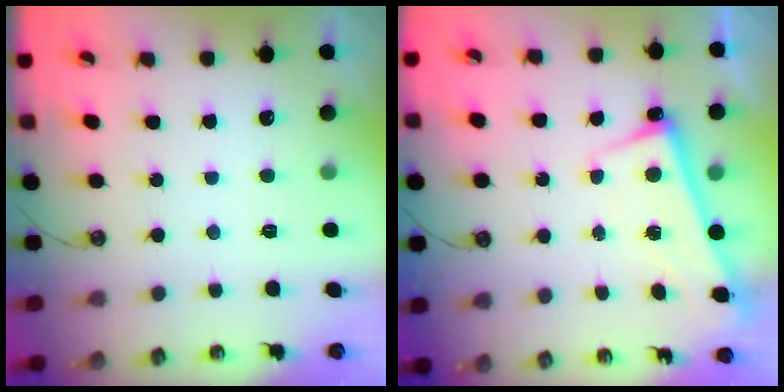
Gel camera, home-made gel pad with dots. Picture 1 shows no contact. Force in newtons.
{"total": 2.7, "press": 2.6, "slide": 0.5}